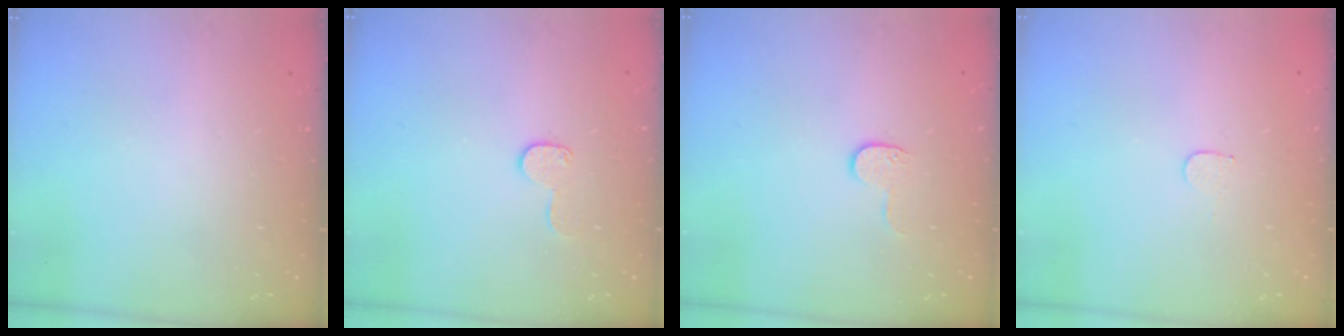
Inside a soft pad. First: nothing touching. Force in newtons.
{"total": 8.4, "press": 8.4, "slide": 0.5}
{"total": 4.2, "press": 4.2, "slide": 0.3}
{"total": 3.7, "press": 3.7, "slide": 0.3}